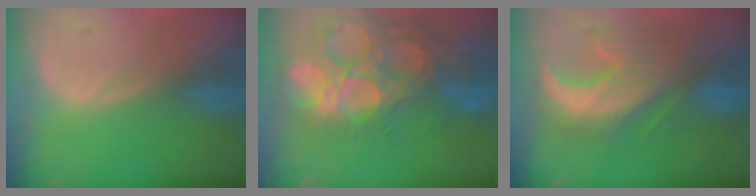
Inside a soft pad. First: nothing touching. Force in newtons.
{"total": 15.1, "press": 12.5, "slide": 8.5}
{"total": 10.0, "press": 9.8, "slide": 1.9}